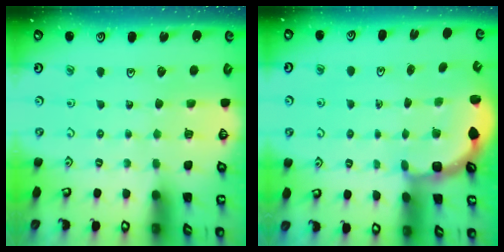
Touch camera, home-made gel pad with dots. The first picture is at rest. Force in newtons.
{"total": 3.1, "press": 2.2, "slide": 2.2}